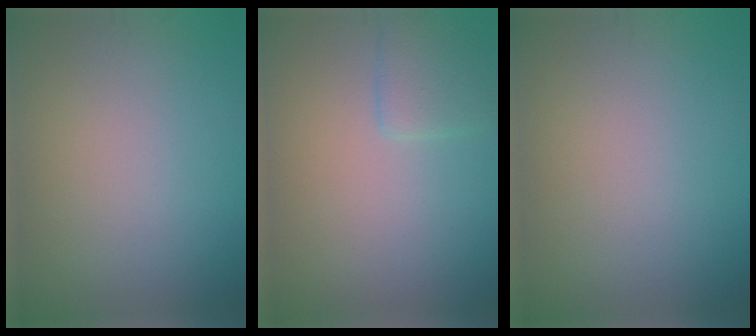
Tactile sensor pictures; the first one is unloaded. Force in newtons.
{"total": 1.9, "press": 1.9, "slide": 0.1}
{"total": 0.0}